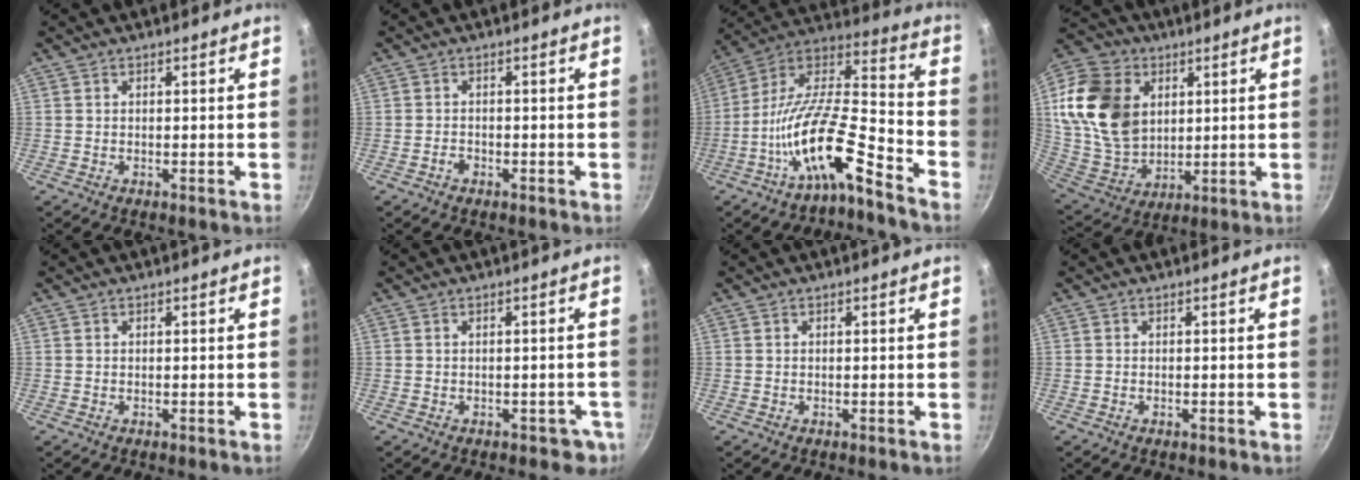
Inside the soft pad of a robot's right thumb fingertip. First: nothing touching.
{"total": 1.2, "force": [-0.8, 0.7, 0.5], "torque": [-0.009, 0.008, -0.015]}
{"total": 16.5, "force": [-9.3, 4.2, 12.9], "torque": [-0.227, 0.076, -0.188]}
{"total": 20.2, "force": [5.1, 15.2, 12.3], "torque": [-0.208, -0.017, 0.107]}
{"total": 0.0}
{"total": 3.2, "force": [-1.3, 2.3, 1.6], "torque": [0.014, 0.023, 0.006]}
{"total": 0.0}
{"total": 0.0}